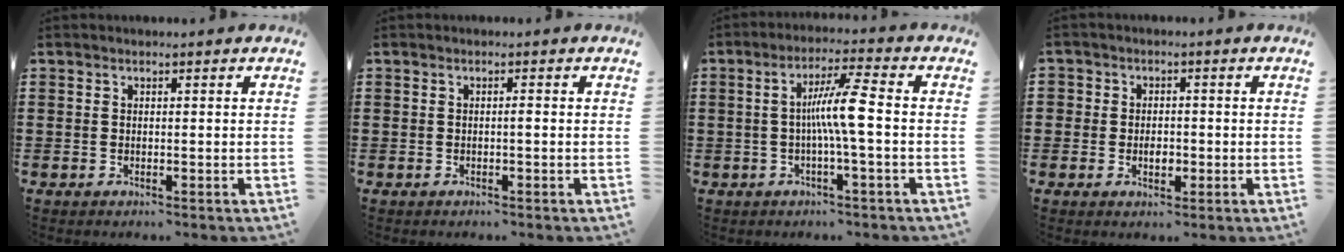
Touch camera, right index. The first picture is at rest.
{"total": 0.6, "force": [-0.2, 0.0, 0.6], "torque": [-0.010, -0.003, -0.003]}
{"total": 6.9, "force": [-0.5, 0.0, 6.9], "torque": [-0.134, -0.001, -0.020]}
{"total": 2.4, "force": [-0.5, 2.1, 1.1], "torque": [-0.027, 0.005, -0.013]}